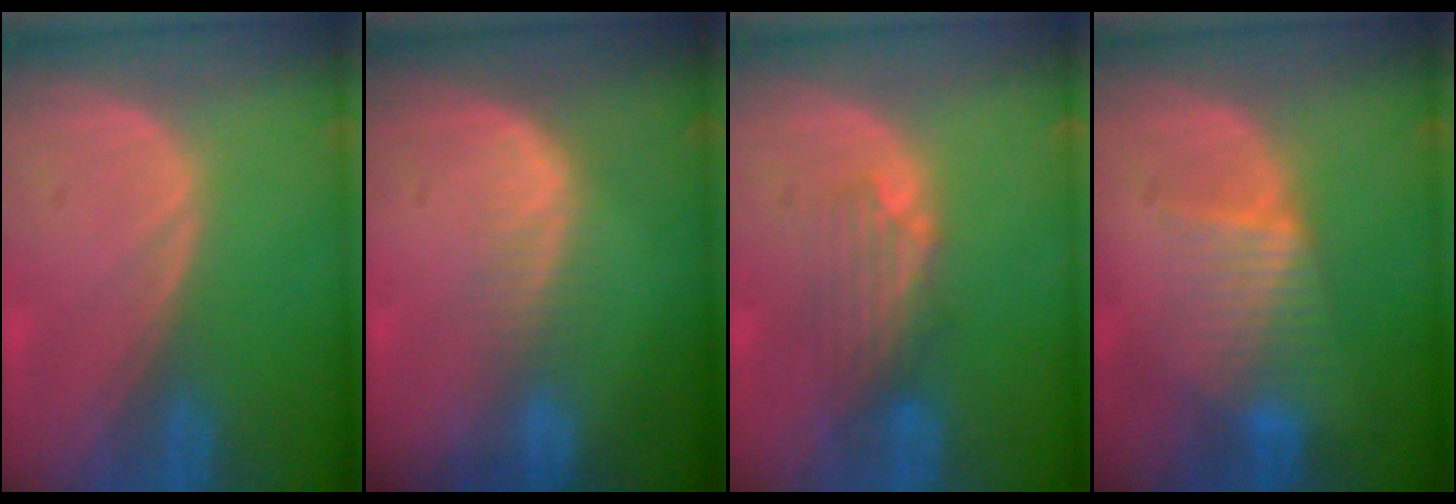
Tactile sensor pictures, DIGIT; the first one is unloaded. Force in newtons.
{"total": 2.7, "press": 2.3, "slide": 1.5}
{"total": 4.0, "press": 3.6, "slide": 1.5}
{"total": 5.0, "press": 4.9, "slide": 0.4}